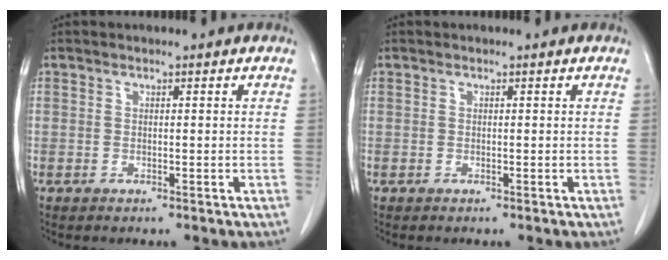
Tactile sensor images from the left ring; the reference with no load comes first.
{"total": 0.0}